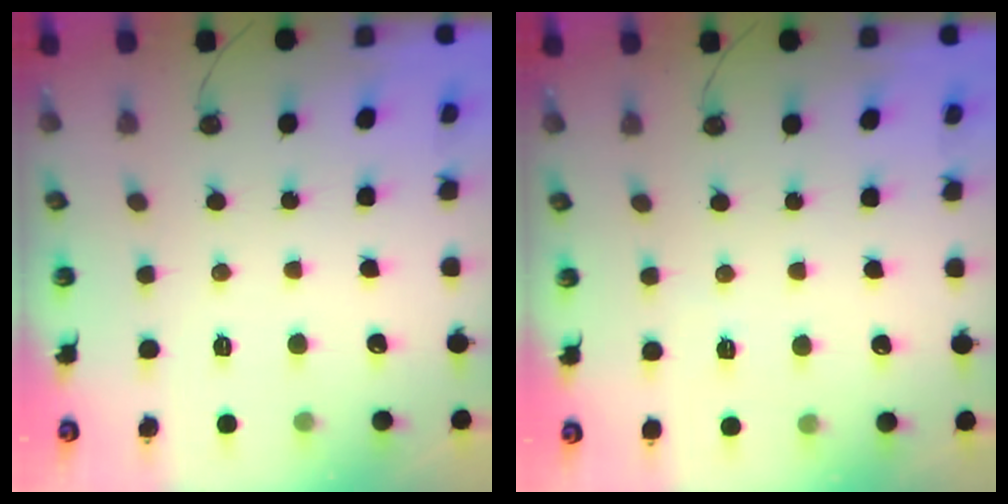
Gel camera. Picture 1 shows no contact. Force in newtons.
{"total": 2.3, "press": 1.3, "slide": 1.9}